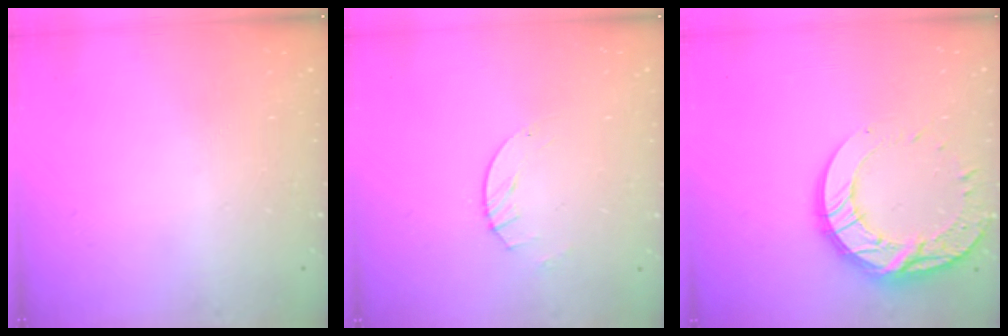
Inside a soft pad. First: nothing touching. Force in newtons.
{"total": 2.8, "press": 2.8, "slide": 0.4}
{"total": 17.3, "press": 17.2, "slide": 1.9}